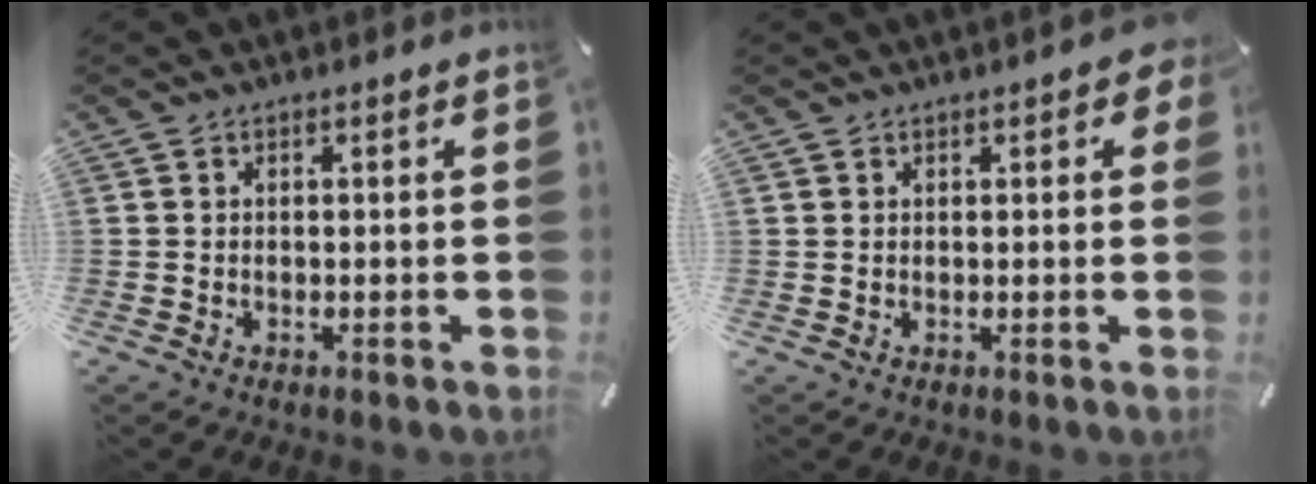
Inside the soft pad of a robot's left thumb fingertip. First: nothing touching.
{"total": 2.0, "force": [1.2, 1.1, 1.2], "torque": [-0.009, -0.001, 0.017]}